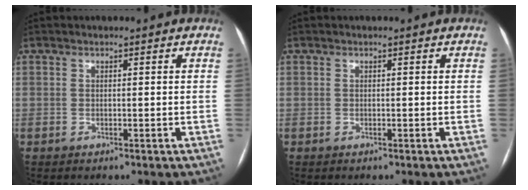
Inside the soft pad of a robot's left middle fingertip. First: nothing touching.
{"total": 0.0}